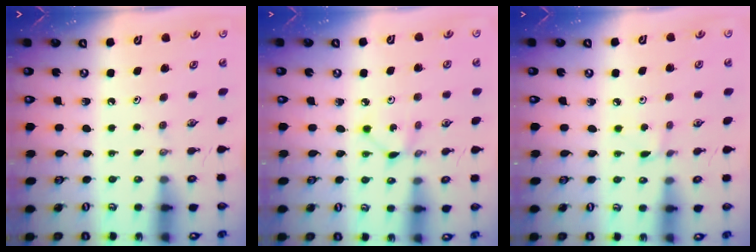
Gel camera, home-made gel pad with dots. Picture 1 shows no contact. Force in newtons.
{"total": 1.5, "press": 1.5, "slide": 0.1}
{"total": 0.8, "press": 0.8, "slide": 0.1}